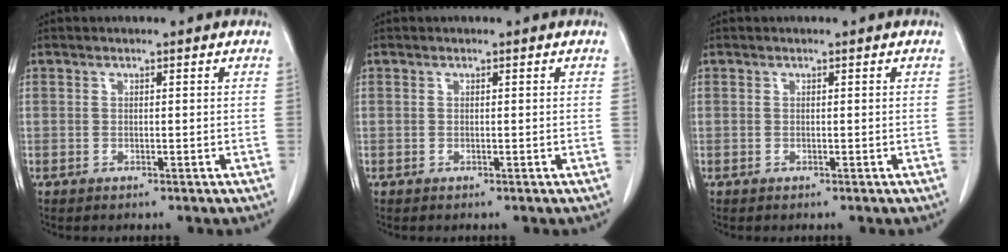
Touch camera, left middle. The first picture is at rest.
{"total": 0.0}
{"total": 0.0}